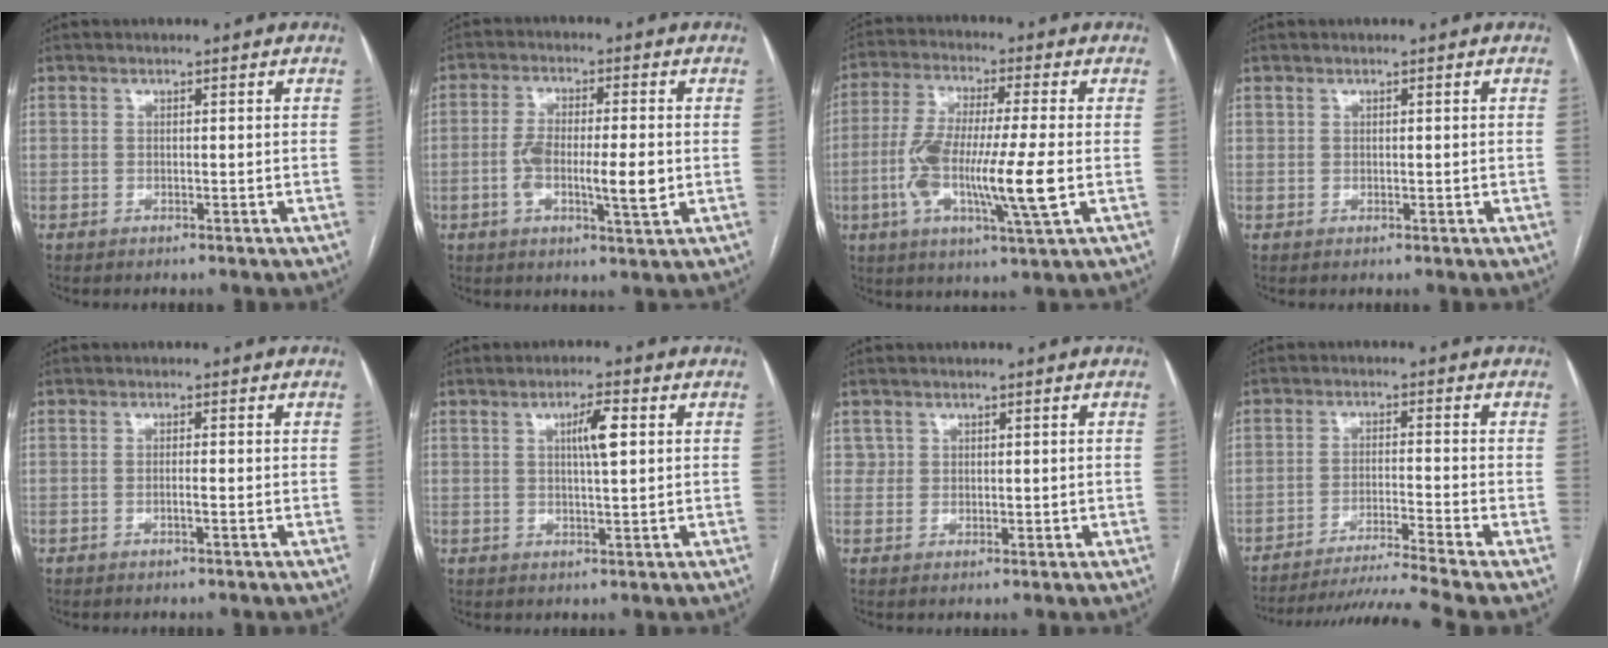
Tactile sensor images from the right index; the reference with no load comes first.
{"total": 8.5, "force": [-1.3, 1.9, 8.2], "torque": [-0.148, 0.002, -0.020]}
{"total": 14.1, "force": [-2.4, 1.2, 13.9], "torque": [-0.269, -0.010, -0.046]}
{"total": 0.6, "force": [0.4, 0.5, 0.0], "torque": [0.005, 0.001, 0.008]}
{"total": 0.9, "force": [-0.3, 0.0, 0.9], "torque": [-0.019, 0.002, -0.003]}
{"total": 4.4, "force": [1.3, 0.5, 4.2], "torque": [-0.073, 0.003, 0.022]}
{"total": 1.9, "force": [1.0, 1.6, 0.0], "torque": [0.013, -0.001, 0.013]}
{"total": 10.9, "force": [-9.5, -3.7, 3.9], "torque": [-0.050, -0.017, -0.159]}